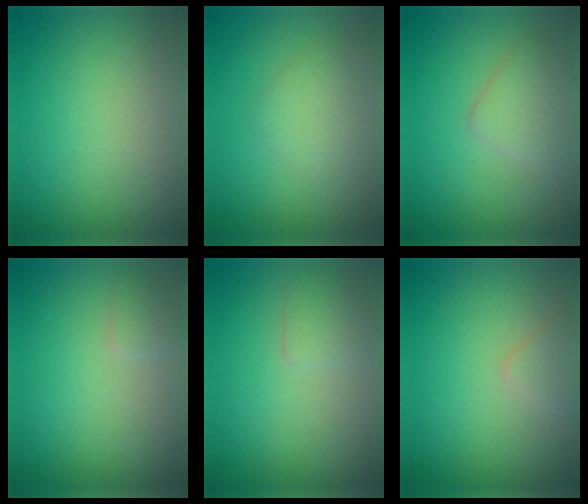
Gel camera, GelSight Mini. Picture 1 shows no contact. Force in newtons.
{"total": 2.1, "press": 2.1, "slide": 0.1}
{"total": 2.8, "press": 2.8, "slide": 0.0}
{"total": 1.0, "press": 1.0, "slide": 0.0}
{"total": 1.6, "press": 1.6, "slide": 0.1}
{"total": 1.3, "press": 1.3, "slide": 0.0}